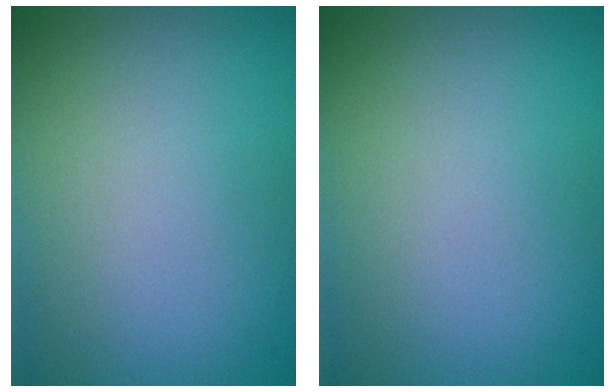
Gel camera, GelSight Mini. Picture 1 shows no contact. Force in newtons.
{"total": 0.0}